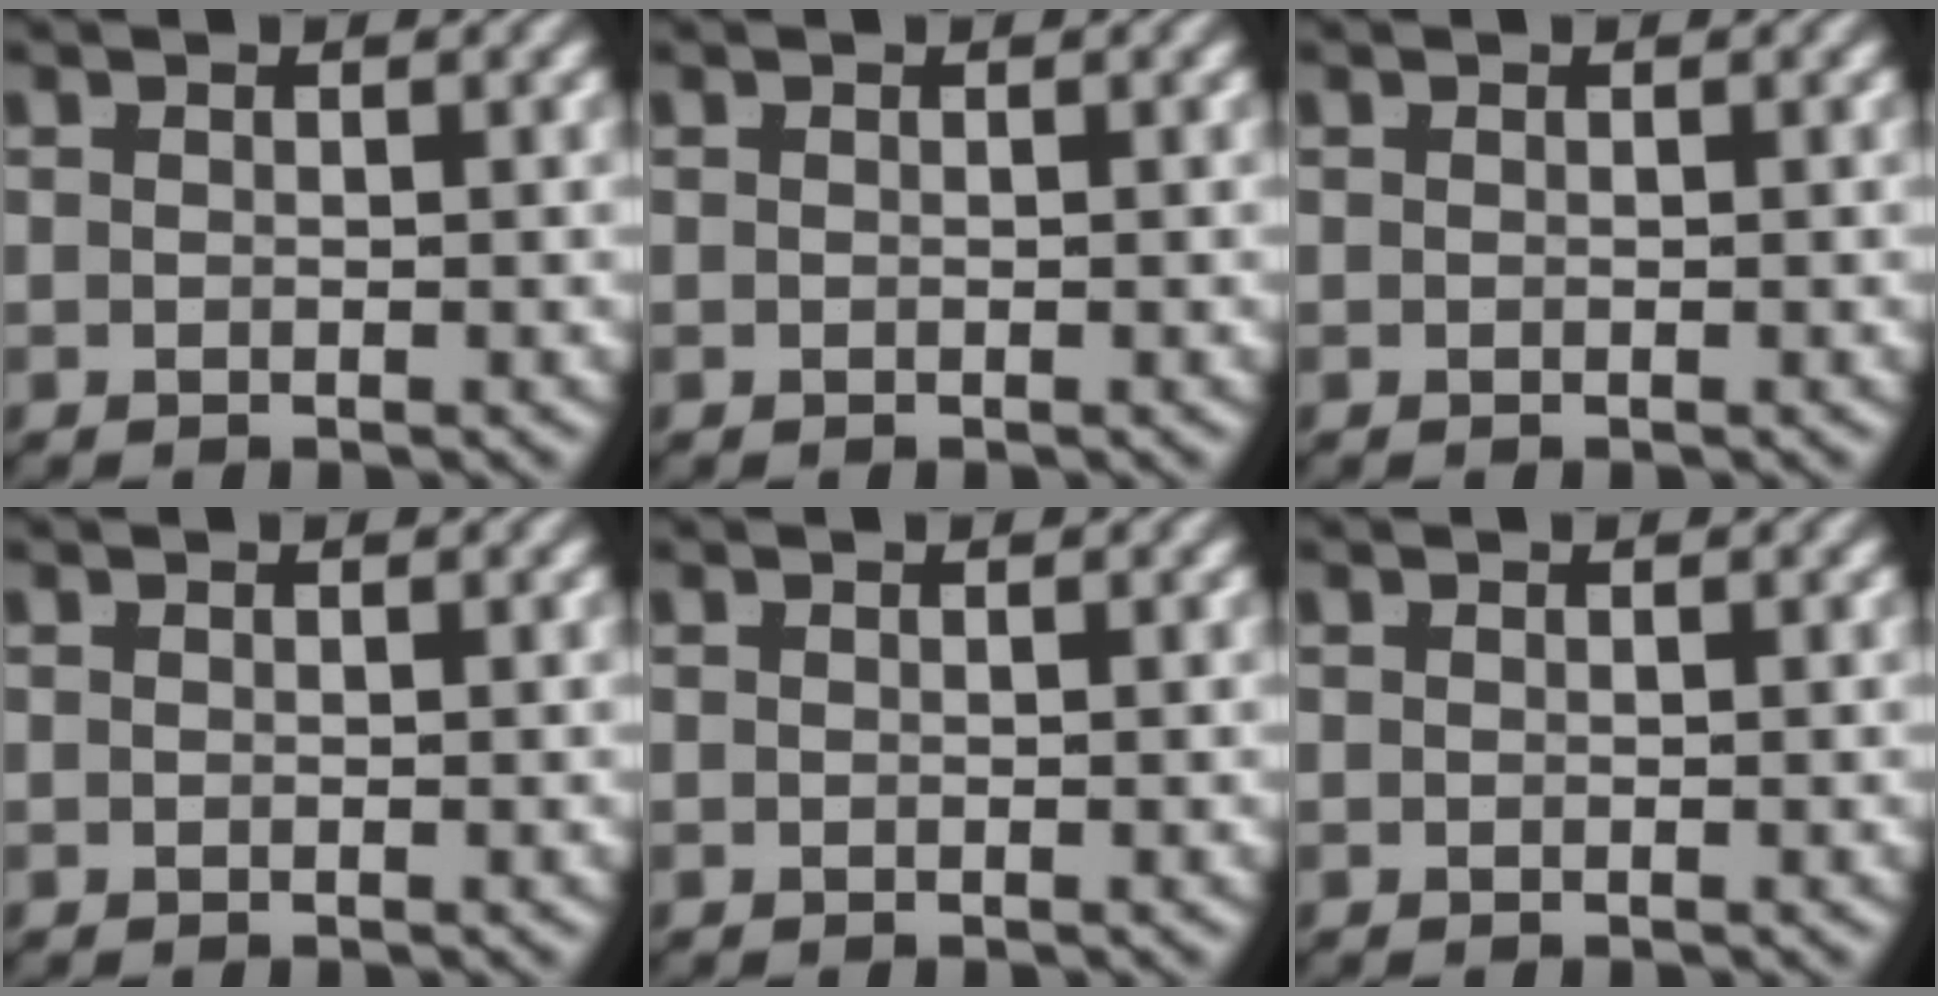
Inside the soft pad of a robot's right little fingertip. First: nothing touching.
{"total": 0.0}
{"total": 0.0}
{"total": 0.0}
{"total": 0.0}
{"total": 0.0}